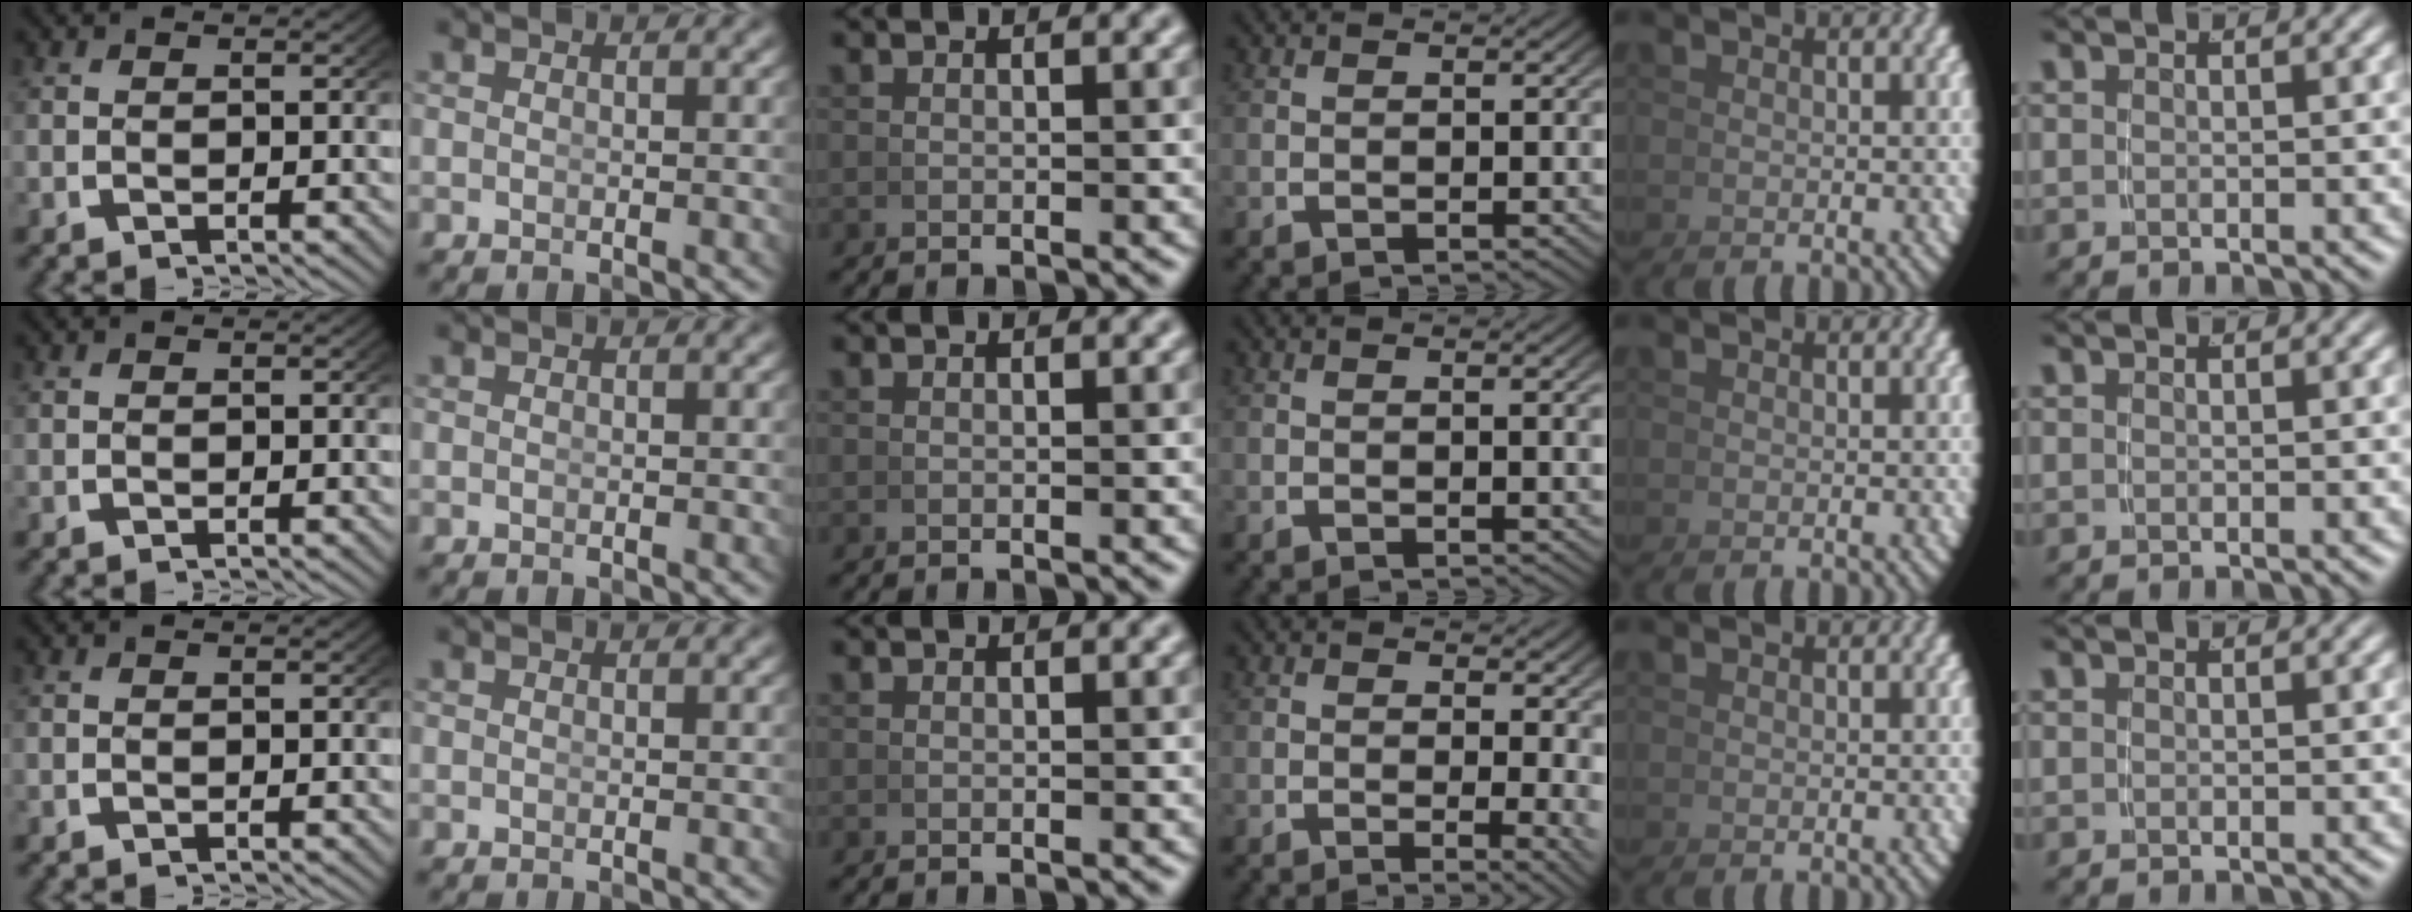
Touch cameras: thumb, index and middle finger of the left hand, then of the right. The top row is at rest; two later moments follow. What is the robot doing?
{"motion": "lift_and_place", "object": "dispenser bottle"}